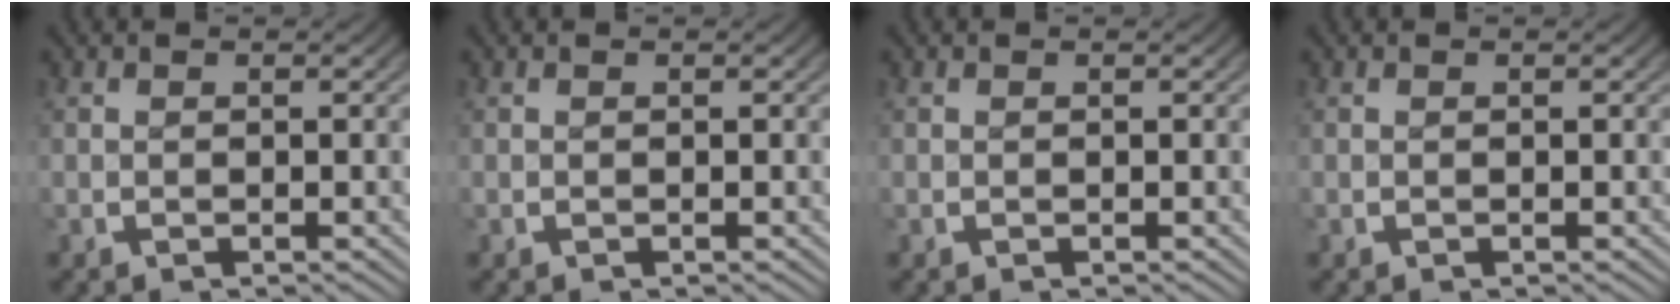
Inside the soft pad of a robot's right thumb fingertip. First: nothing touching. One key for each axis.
{"total": 0.0}
{"total": 0.0}
{"total": 0.0}